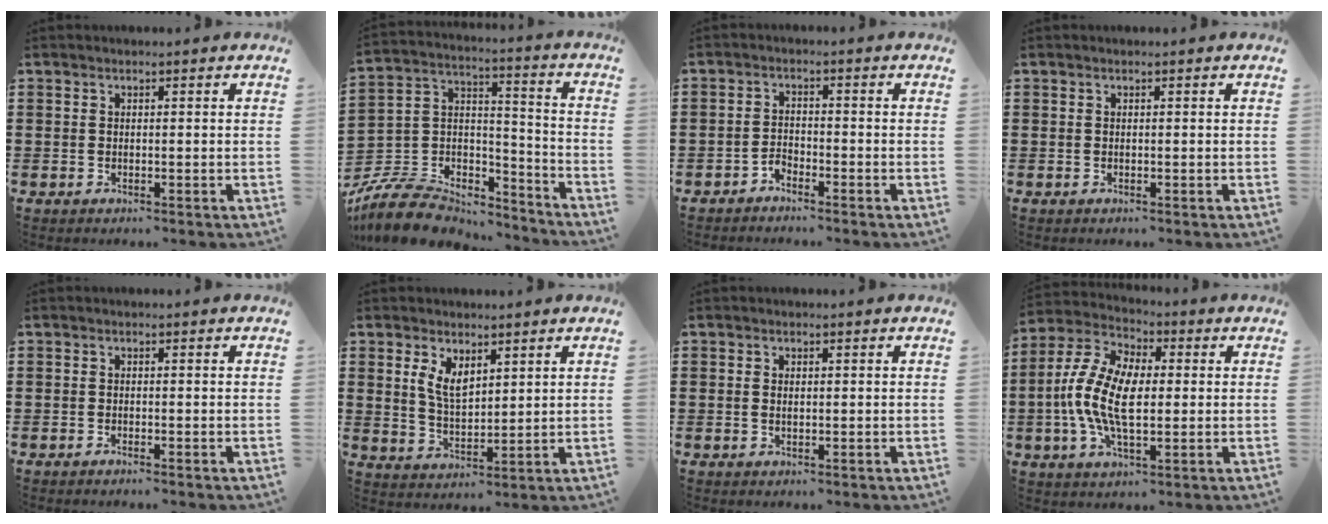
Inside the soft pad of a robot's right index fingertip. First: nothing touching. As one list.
[{"total": 10.0, "force": [-8.7, 4.1, 2.8], "torque": [-0.077, 0.017, -0.172]}, {"total": 1.8, "force": [-1.7, 0.6, 0.1], "torque": [-0.010, 0.003, -0.036]}, {"total": 0.0}, {"total": 0.5, "force": [-0.5, 0.0, 0.3], "torque": [-0.007, -0.002, -0.009]}, {"total": 4.6, "force": [2.5, 2.3, 3.2], "torque": [-0.069, 0.005, 0.046]}, {"total": 0.8, "force": [0.2, 0.4, 0.7], "torque": [-0.014, 0.003, 0.003]}, {"total": 10.8, "force": [-0.9, 5.5, 9.3], "torque": [-0.223, -0.006, -0.024]}]